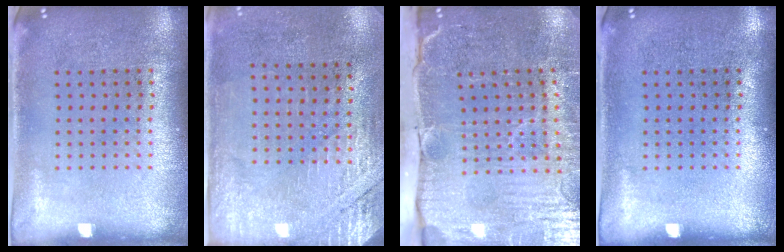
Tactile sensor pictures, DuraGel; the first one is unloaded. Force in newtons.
{"total": 2.7, "press": 2.4, "slide": 1.2}
{"total": 5.1, "press": 4.3, "slide": 2.7}
{"total": 0.0}